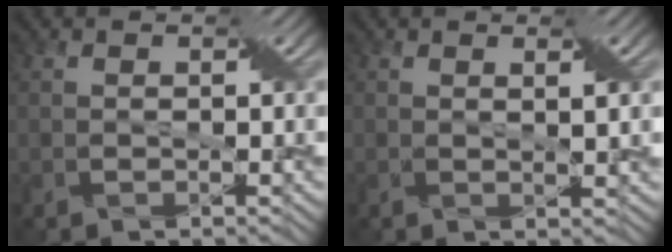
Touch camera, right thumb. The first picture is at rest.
{"total": 1.7, "force": [0.7, 0.1, 1.5], "torque": [-0.028, 0.003, 0.013]}